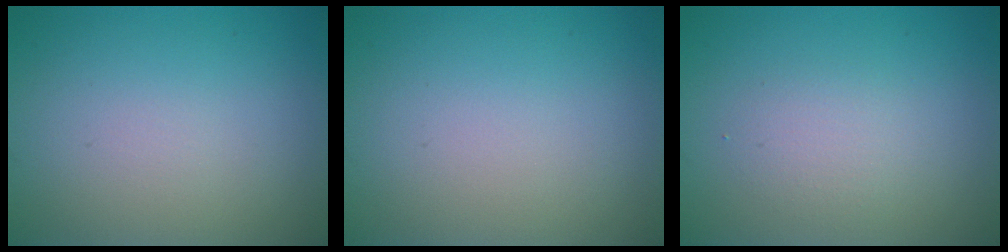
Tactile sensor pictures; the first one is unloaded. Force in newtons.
{"total": 0.0}
{"total": 1.8, "press": 1.8, "slide": 0.1}